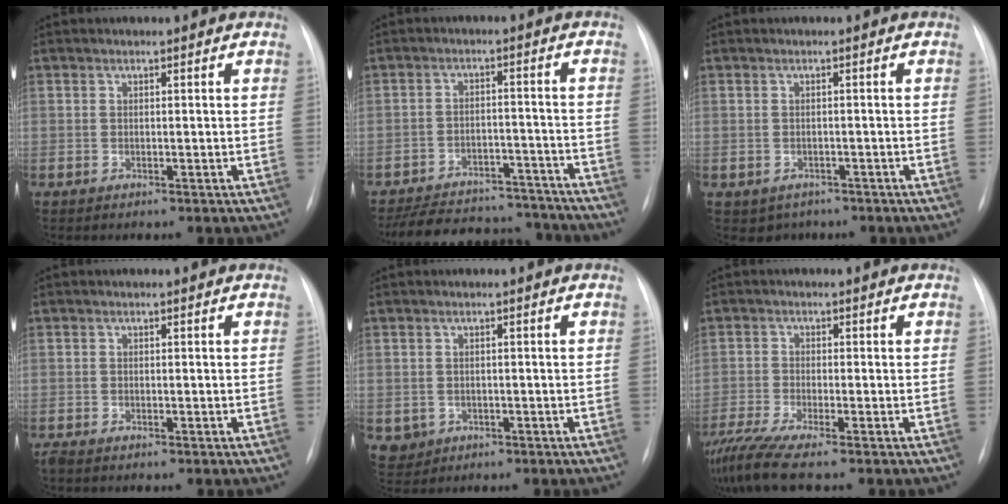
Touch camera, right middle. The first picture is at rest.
{"total": 18.4, "force": [-16.7, 5.5, 5.2], "torque": [-0.111, 0.008, -0.229]}
{"total": 3.0, "force": [-1.8, 2.4, 0.4], "torque": [-0.004, 0.006, -0.019]}
{"total": 1.0, "force": [-0.9, 0.3, 0.5], "torque": [-0.013, -0.004, -0.015]}
{"total": 3.0, "force": [-1.0, 2.8, 0.6], "torque": [-0.007, 0.003, -0.010]}
{"total": 8.1, "force": [-6.6, -0.4, 4.7], "torque": [-0.090, -0.023, -0.119]}